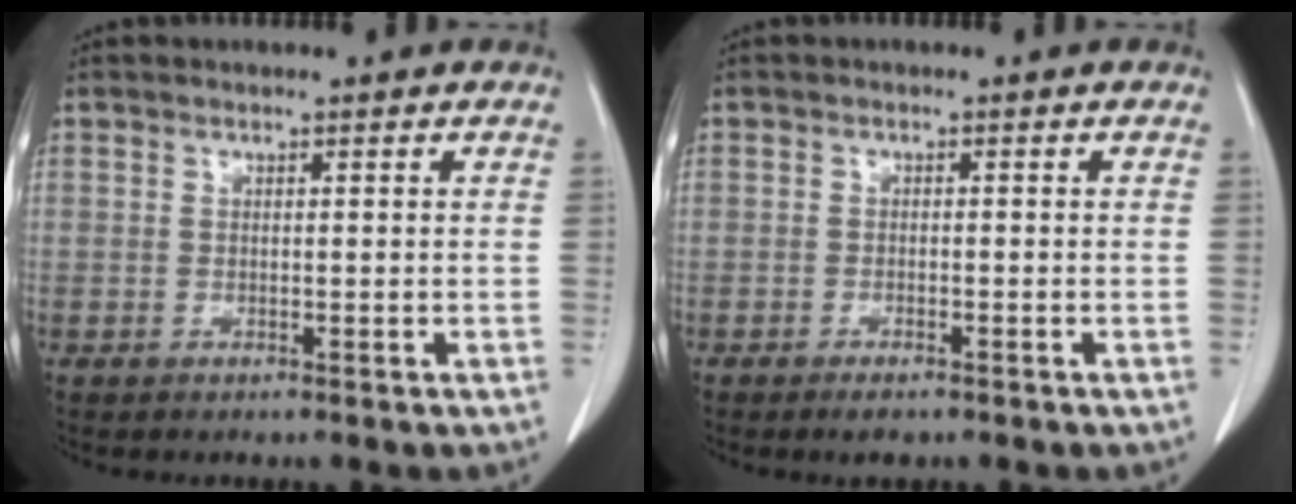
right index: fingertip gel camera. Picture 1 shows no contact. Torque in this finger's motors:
{"motor_torque": [0.33, -0.30, 0.09, 0.03]}